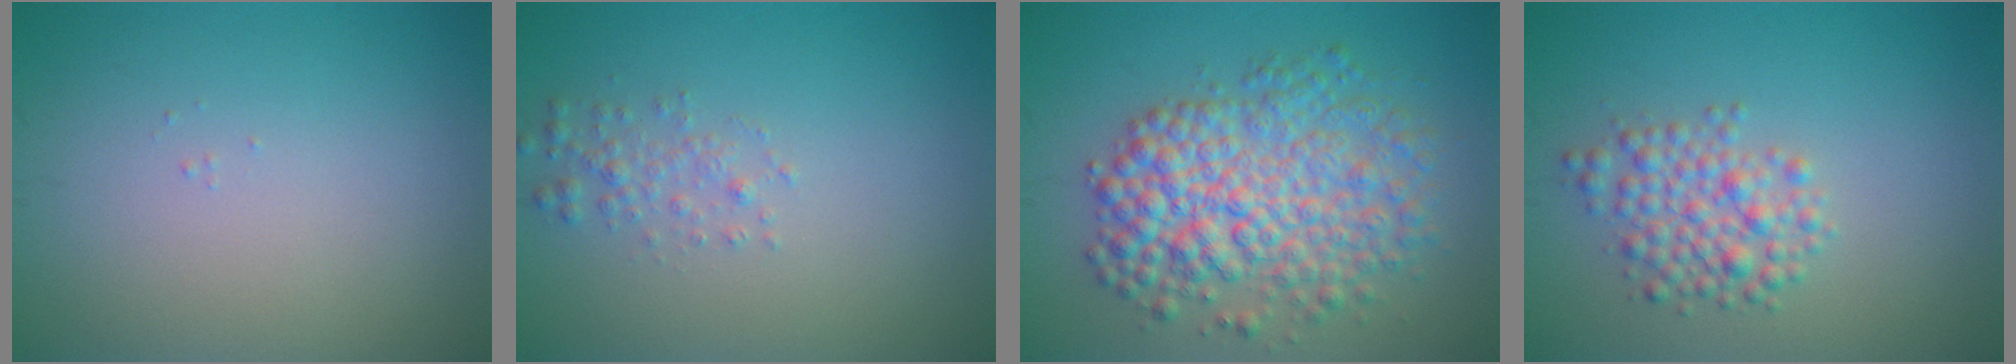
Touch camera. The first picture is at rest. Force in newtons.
{"total": 1.4, "press": 1.4, "slide": 0.0}
{"total": 7.5, "press": 7.5, "slide": 0.1}
{"total": 3.3, "press": 3.3, "slide": 0.2}